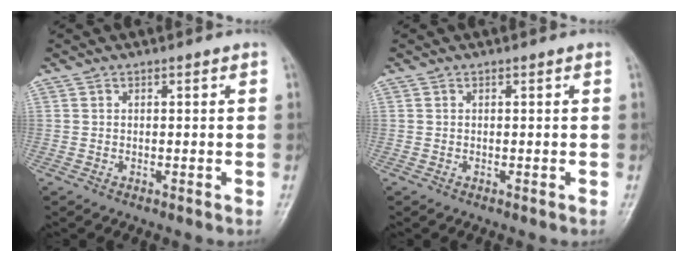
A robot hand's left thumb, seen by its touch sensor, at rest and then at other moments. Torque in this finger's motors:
{"motor_torque": [0.01, 0.01, -0.01, -0.15, 0.00]}